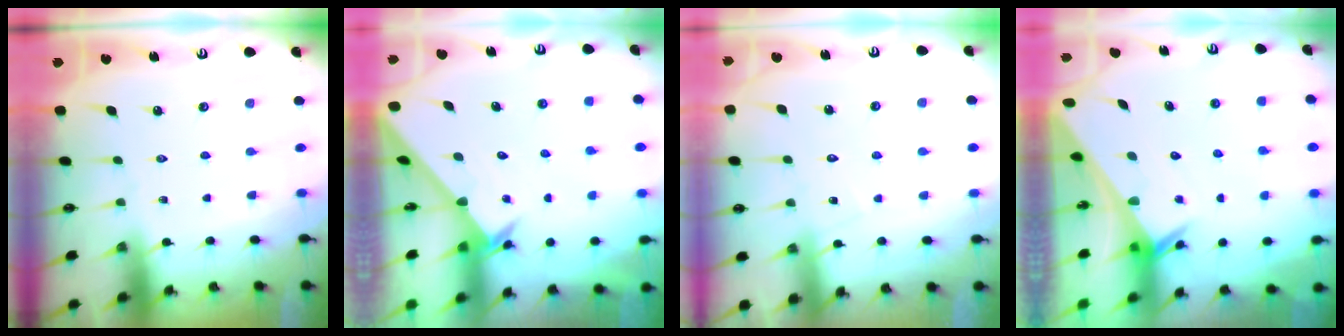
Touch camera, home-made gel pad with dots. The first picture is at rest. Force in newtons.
{"total": 2.0, "press": 2.0, "slide": 0.1}
{"total": 6.7, "press": 6.7, "slide": 0.5}
{"total": 2.7, "press": 2.7, "slide": 0.1}